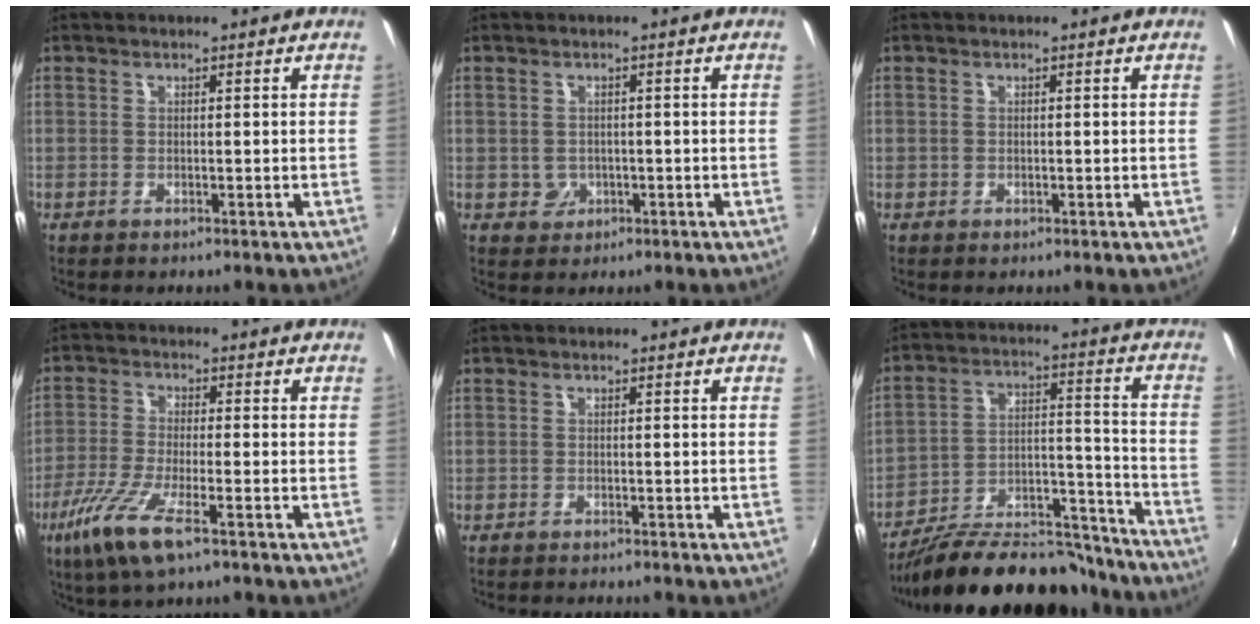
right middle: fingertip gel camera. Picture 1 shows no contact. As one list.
[{"total": 2.5, "force": [-0.4, 2.5, 0.5], "torque": [-0.011, 0.002, -0.003]}, {"total": 0.6, "force": [-0.2, 0.5, 0.0], "torque": [0.001, -0.004, -0.004]}, {"total": 9.6, "force": [-5.7, 1.6, 7.6], "torque": [-0.174, -0.025, -0.111]}, {"total": 2.3, "force": [-2.2, 0.3, 0.6], "torque": [-0.020, -0.013, -0.038]}, {"total": 22.0, "force": [-18.7, 8.0, 8.4], "torque": [-0.147, 0.041, -0.265]}]